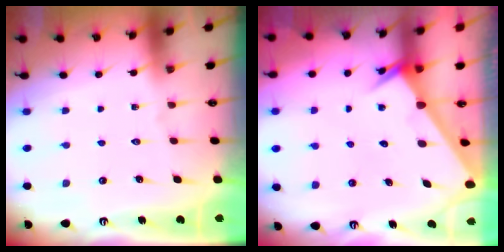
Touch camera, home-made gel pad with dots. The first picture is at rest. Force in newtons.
{"total": 2.3, "press": 2.3, "slide": 0.1}